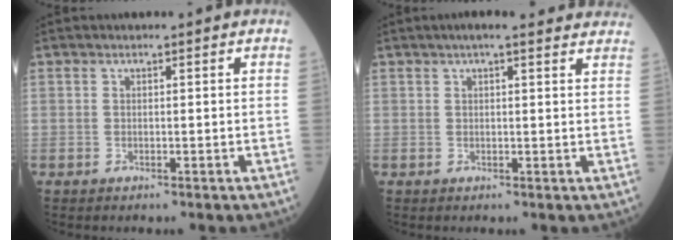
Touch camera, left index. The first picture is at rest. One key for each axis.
{"total": 9.7, "fx": 8.3, "fy": 1.4, "fz": 4.9, "tx": -0.056, "ty": 0.026, "tz": 0.087}